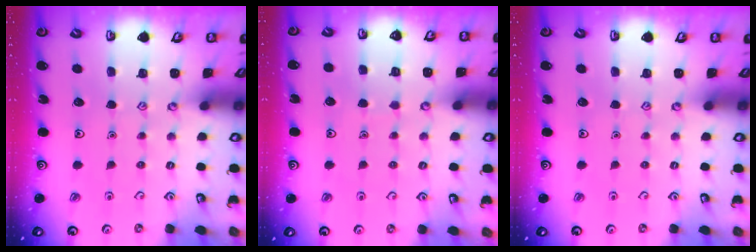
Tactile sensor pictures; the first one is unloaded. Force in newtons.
{"total": 3.6, "press": 3.6, "slide": 0.4}
{"total": 0.0}